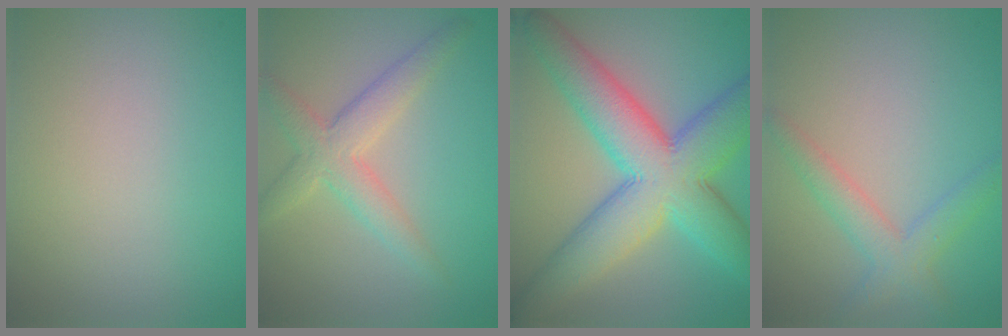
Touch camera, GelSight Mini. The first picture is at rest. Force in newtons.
{"total": 3.8, "press": 3.8, "slide": 0.2}
{"total": 11.2, "press": 11.2, "slide": 0.2}
{"total": 3.1, "press": 3.1, "slide": 0.1}